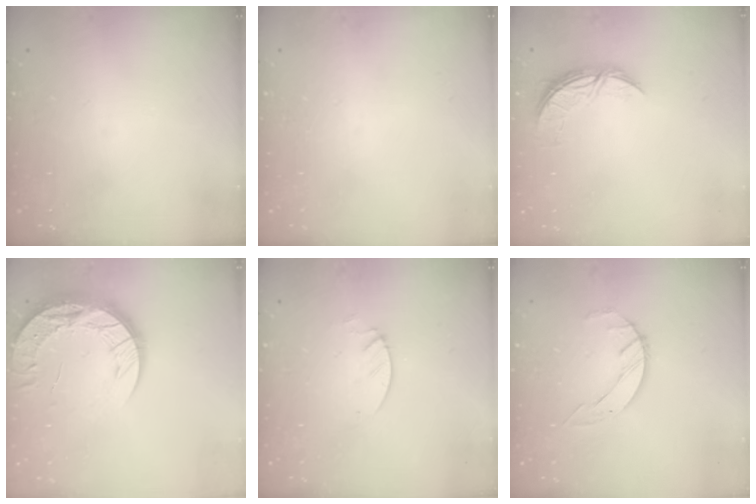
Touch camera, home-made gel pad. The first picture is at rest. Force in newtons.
{"total": 0.0}
{"total": 6.9, "press": 6.9, "slide": 0.5}
{"total": 15.4, "press": 15.4, "slide": 1.1}
{"total": 1.3, "press": 1.3, "slide": 0.1}
{"total": 3.4, "press": 3.3, "slide": 0.5}